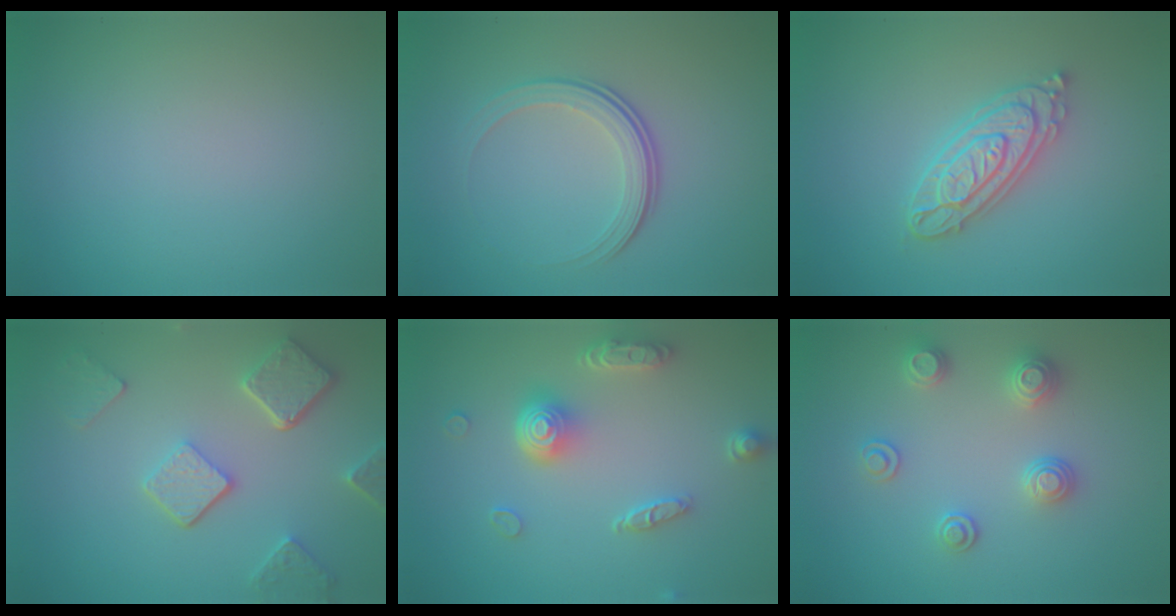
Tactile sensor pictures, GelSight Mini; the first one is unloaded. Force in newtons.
{"total": 3.6, "press": 2.4, "slide": 2.7}
{"total": 4.4, "press": 4.3, "slide": 0.8}
{"total": 5.1, "press": 3.9, "slide": 3.3}
{"total": 4.6, "press": 3.6, "slide": 2.9}
{"total": 2.6, "press": 2.6, "slide": 0.2}